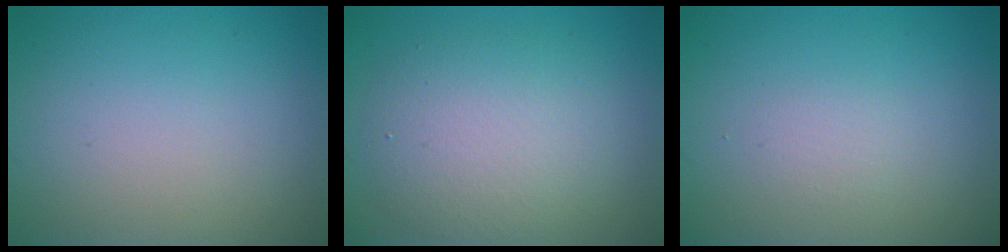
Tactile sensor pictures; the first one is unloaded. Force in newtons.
{"total": 5.4, "press": 5.3, "slide": 0.5}
{"total": 0.9, "press": 0.9, "slide": 0.0}